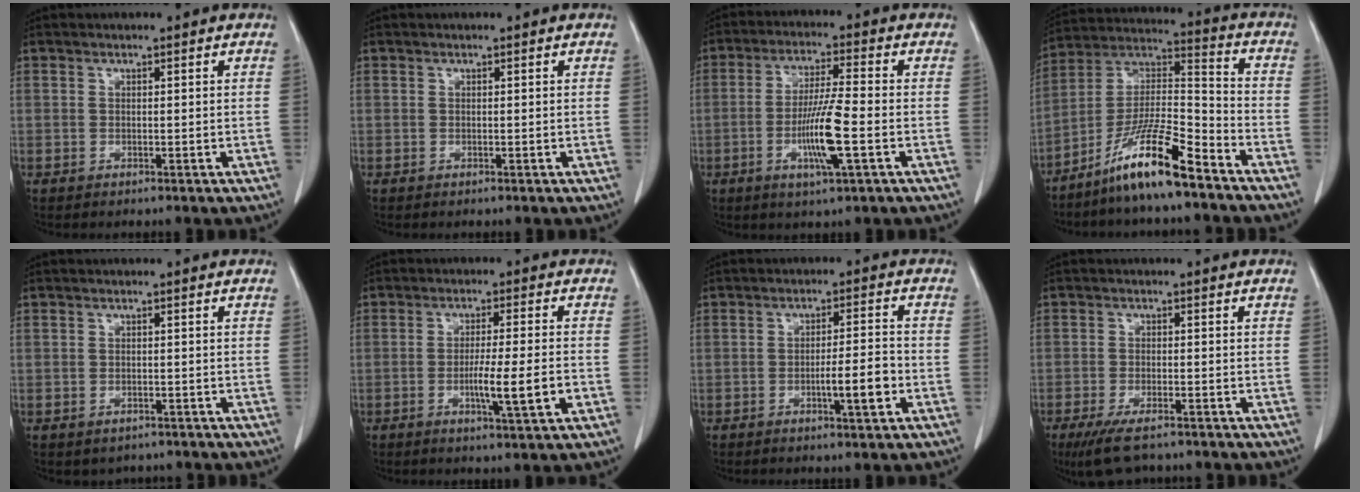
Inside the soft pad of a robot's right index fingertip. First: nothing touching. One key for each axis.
{"total": 0.0}
{"total": 9.3, "fx": -2.7, "fy": 0.1, "fz": 8.9, "tx": -0.171, "ty": -0.011, "tz": -0.053}
{"total": 13.9, "fx": -9.8, "fy": 1.1, "fz": 9.7, "tx": -0.186, "ty": 0.002, "tz": -0.181}
{"total": 2.3, "fx": -1.8, "fy": 1.3, "fz": 0.4, "tx": -0.010, "ty": 0.003, "tz": -0.019}
{"total": 7.4, "fx": -2.2, "fy": -0.2, "fz": 7.0, "tx": -0.115, "ty": -0.011, "tz": -0.035}
{"total": 5.7, "fx": -2.1, "fy": 0.4, "fz": 5.3, "tx": -0.084, "ty": -0.002, "tz": -0.032}
{"total": 6.9, "fx": -5.3, "fy": 1.7, "fz": 4.0, "tx": -0.072, "ty": -0.014, "tz": -0.087}